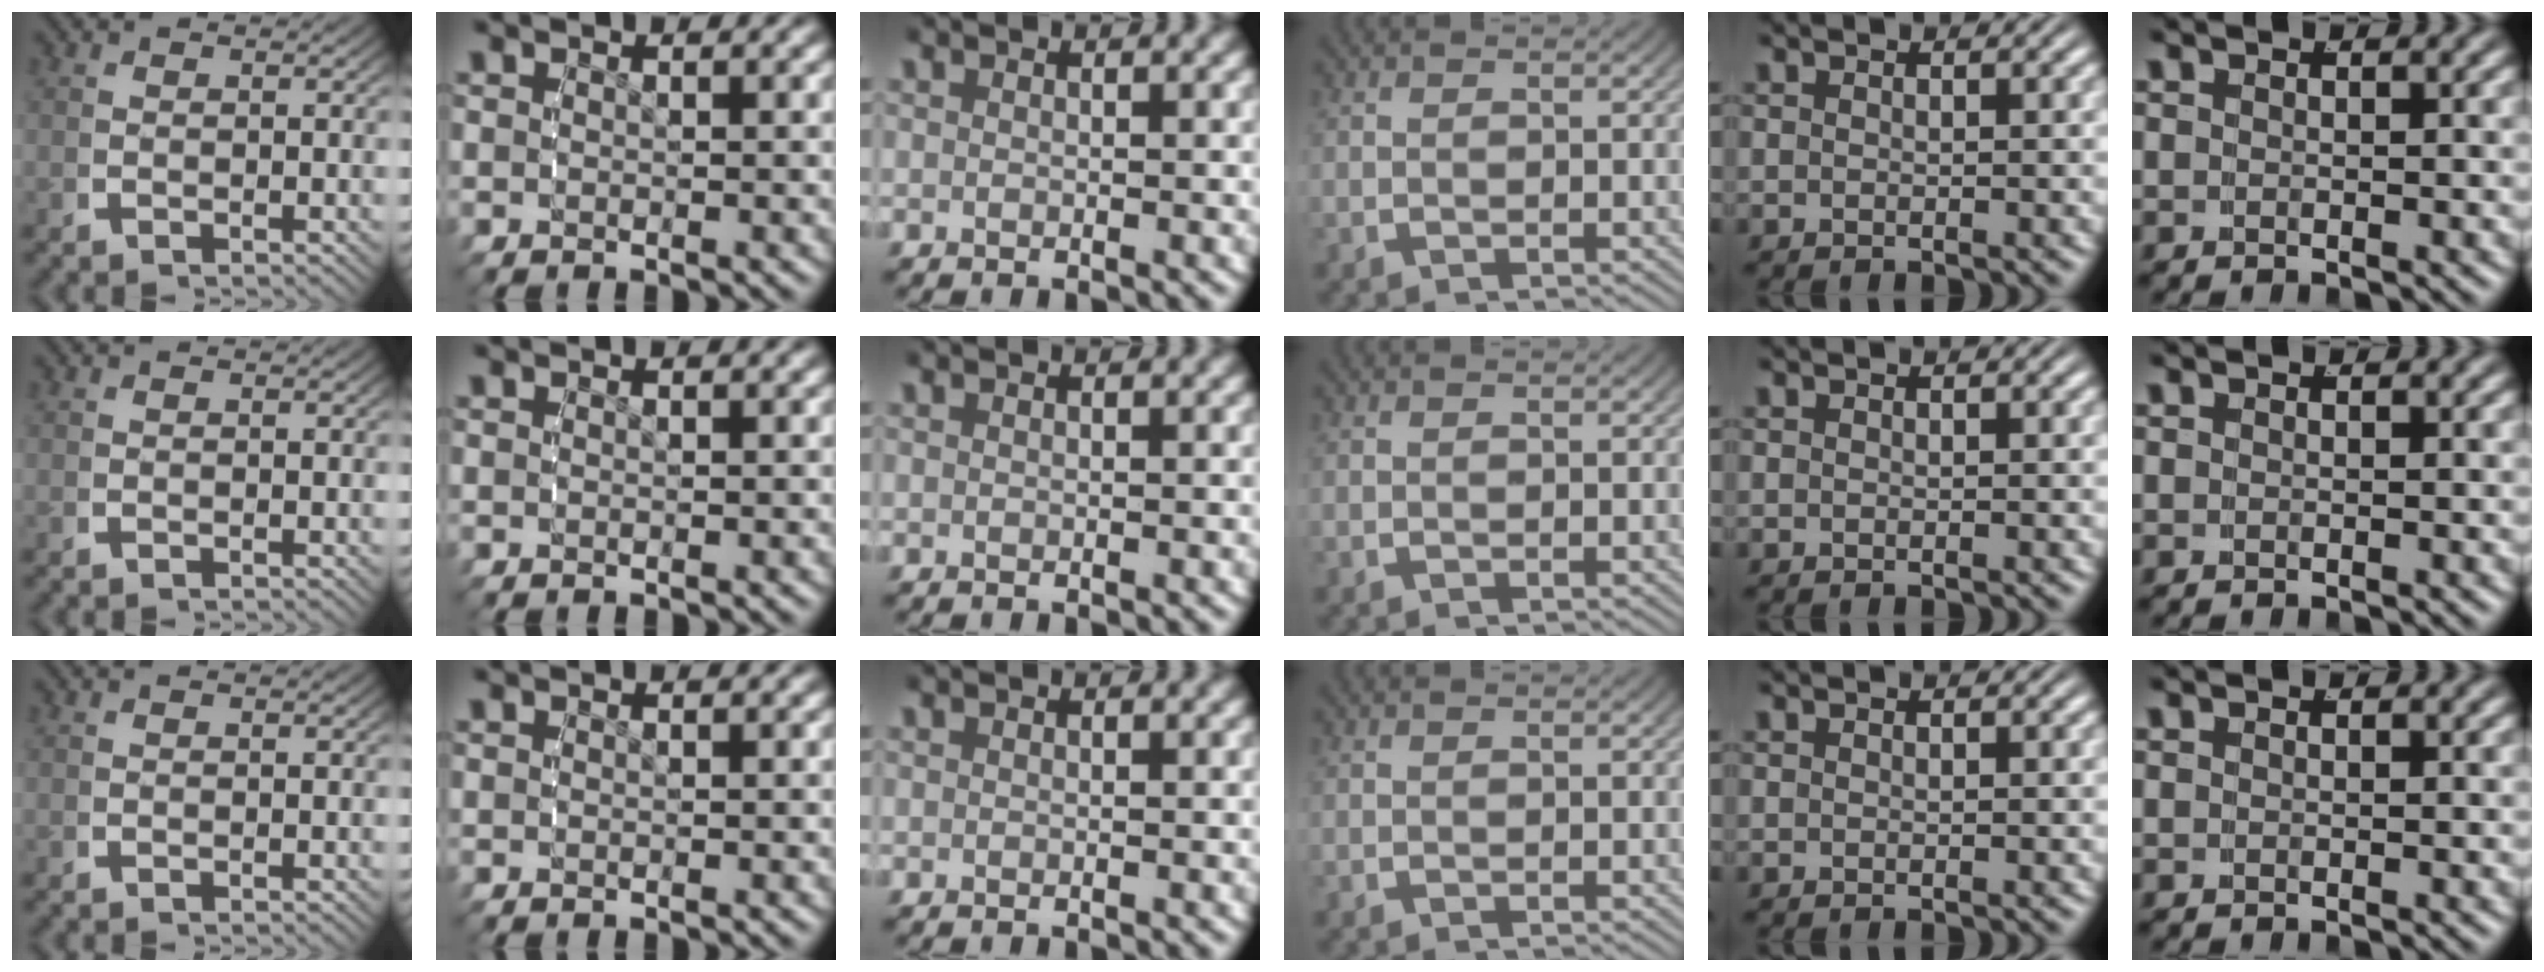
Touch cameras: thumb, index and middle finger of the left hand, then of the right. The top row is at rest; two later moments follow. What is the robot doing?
{"motion": "reach", "object": "photo album"}